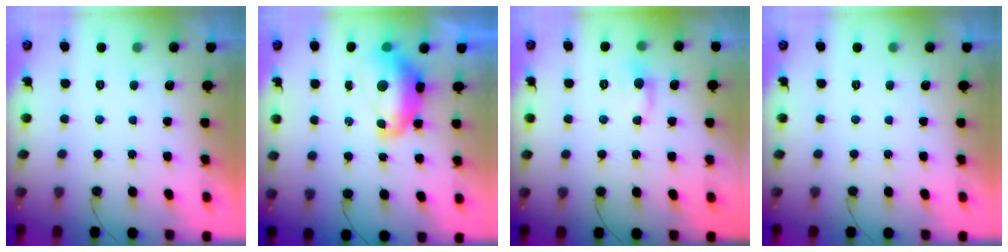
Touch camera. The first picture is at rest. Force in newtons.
{"total": 11.4, "press": 11.4, "slide": 1.1}
{"total": 5.2, "press": 5.2, "slide": 0.8}
{"total": 0.0}